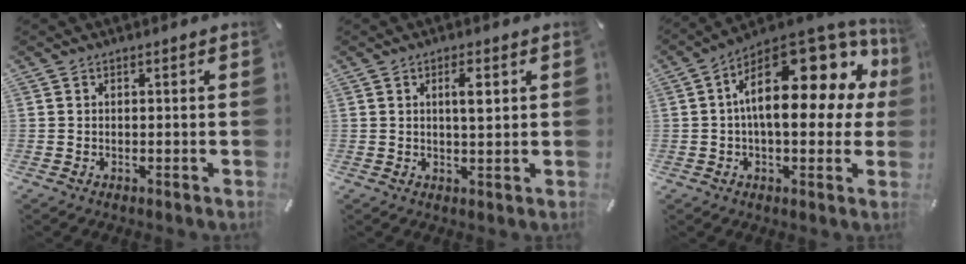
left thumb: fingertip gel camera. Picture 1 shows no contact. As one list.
[{"total": 4.3, "force": [1.1, 1.1, 4.0], "torque": [-0.067, -0.002, 0.013]}, {"total": 23.4, "force": [6.0, 11.6, 19.4], "torque": [-0.290, -0.042, 0.106]}]